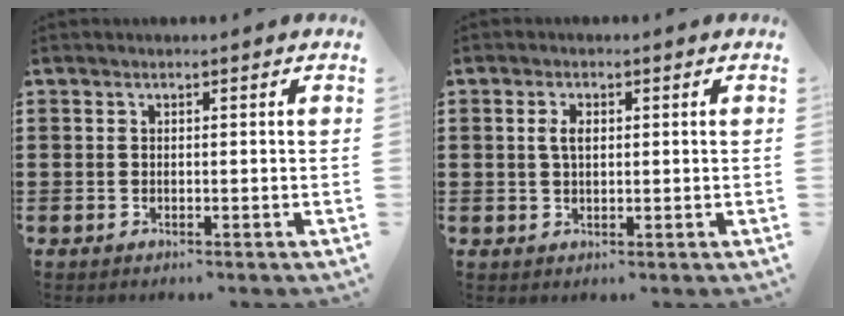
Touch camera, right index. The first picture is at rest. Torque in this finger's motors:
{"motor_torque": [-0.06, 0.02, 0.04, 0.05]}